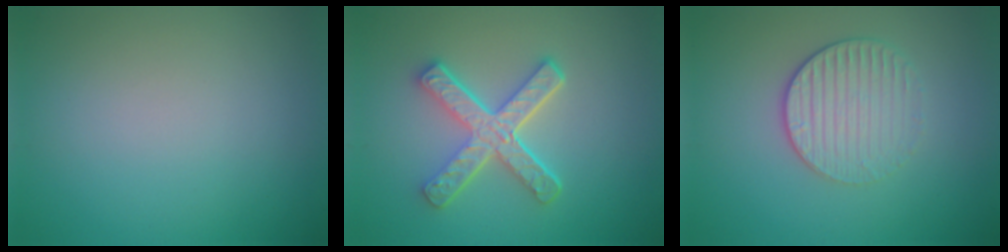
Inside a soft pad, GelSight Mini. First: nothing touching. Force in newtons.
{"total": 5.0, "press": 3.8, "slide": 3.2}
{"total": 3.1, "press": 2.7, "slide": 1.5}